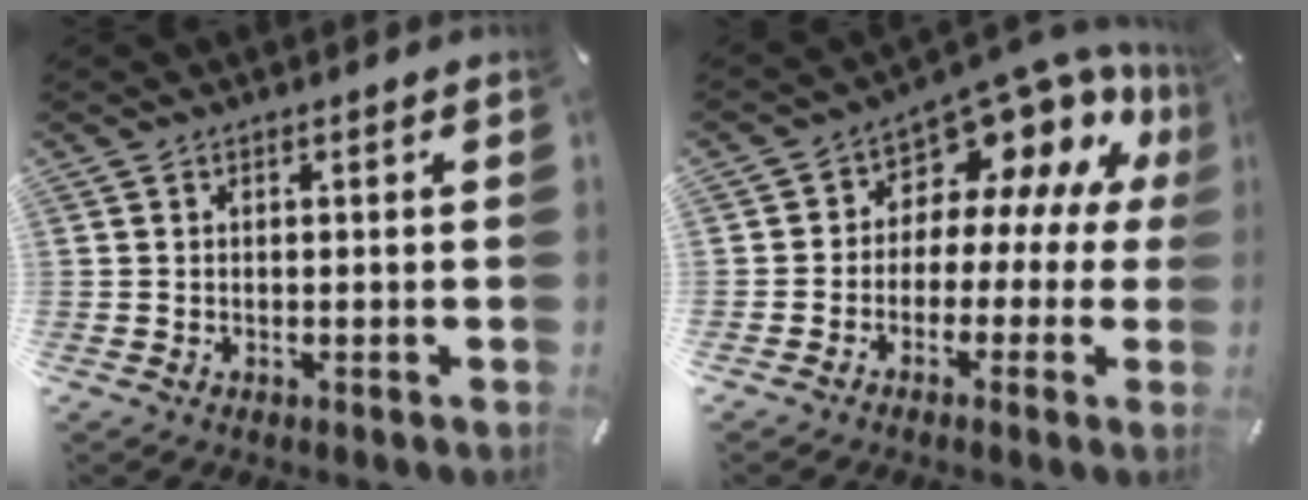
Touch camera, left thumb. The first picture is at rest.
{"total": 10.6, "force": [7.3, 6.0, 4.9], "torque": [-0.082, -0.075, 0.125]}